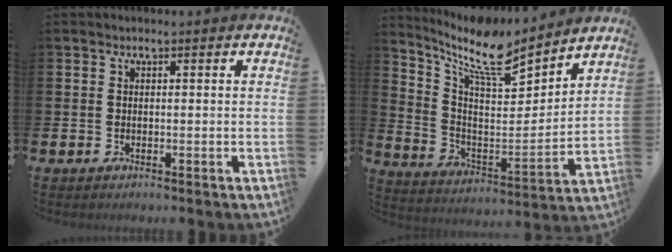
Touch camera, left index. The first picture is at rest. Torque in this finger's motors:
{"motor_torque": [0.93, -1.21, 0.61, 0.21]}